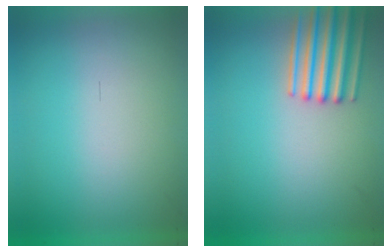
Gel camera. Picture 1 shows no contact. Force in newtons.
{"total": 3.4}